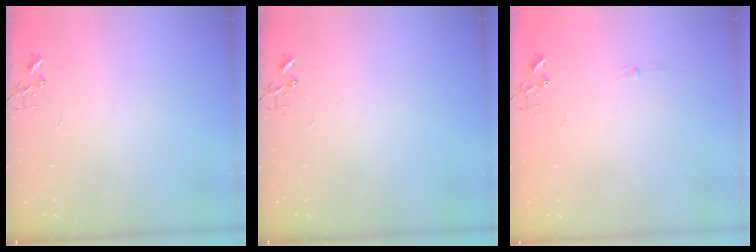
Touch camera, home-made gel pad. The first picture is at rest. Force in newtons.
{"total": 0.0}
{"total": 2.9, "press": 2.9, "slide": 0.4}